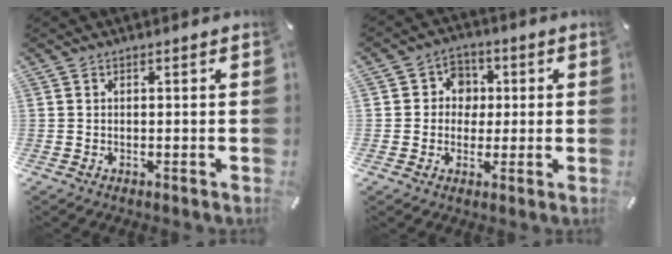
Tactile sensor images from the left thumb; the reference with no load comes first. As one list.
[{"total": 6.4, "force": [-0.2, 6.2, 1.4], "torque": [-0.020, 0.010, -0.009]}]